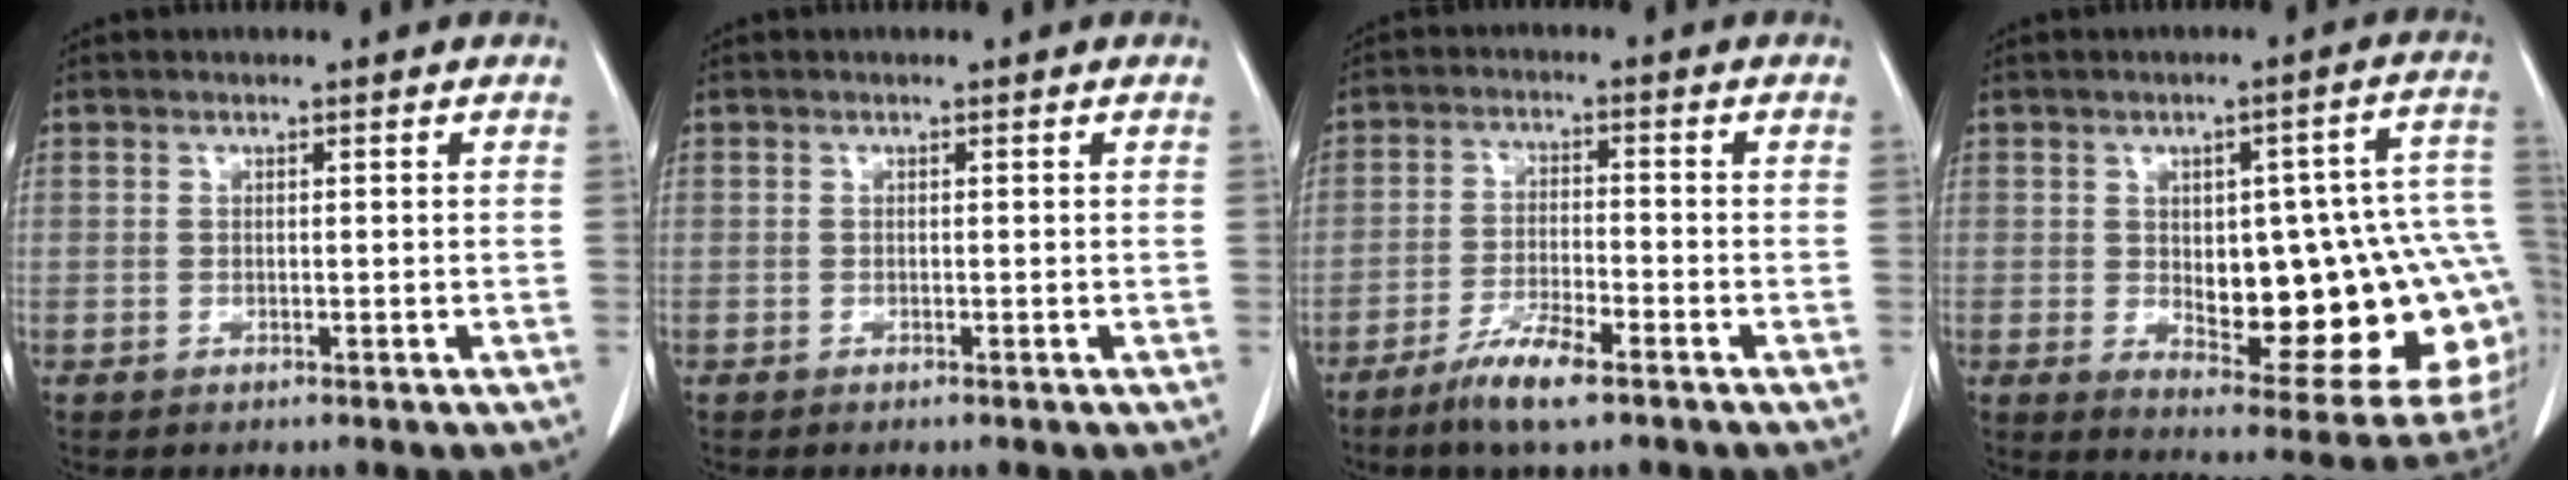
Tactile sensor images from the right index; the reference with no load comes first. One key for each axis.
{"total": 0.0}
{"total": 6.5, "fx": -4.4, "fy": 0.8, "fz": 4.7, "tx": -0.094, "ty": -0.009, "tz": -0.082}
{"total": 22.2, "fx": -1.9, "fy": 7.9, "fz": 20.7, "tx": -0.187, "ty": 0.032, "tz": 0.005}